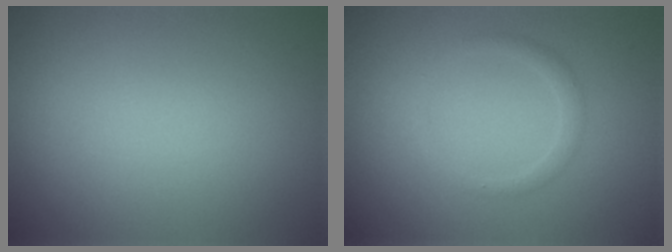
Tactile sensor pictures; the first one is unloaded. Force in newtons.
{"total": 1.3, "press": 1.3, "slide": 0.0}